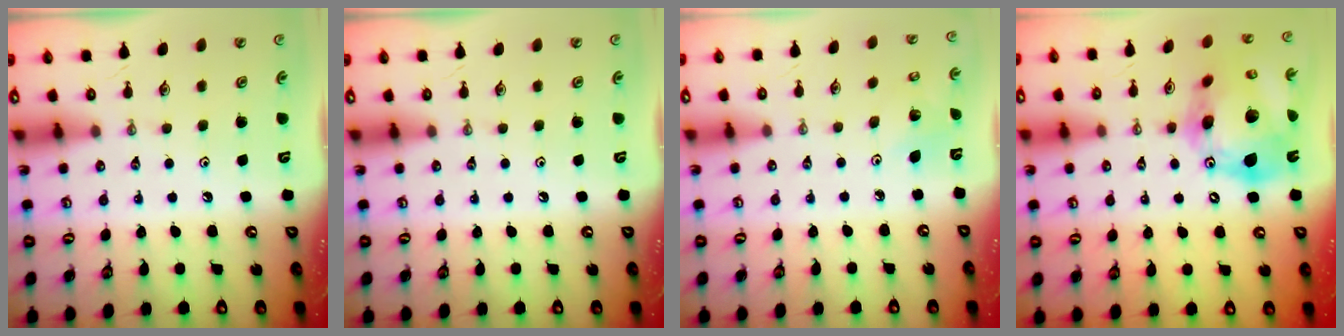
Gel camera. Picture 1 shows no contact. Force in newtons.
{"total": 0.0}
{"total": 2.4, "press": 2.4, "slide": 0.2}
{"total": 23.0, "press": 22.7, "slide": 3.3}